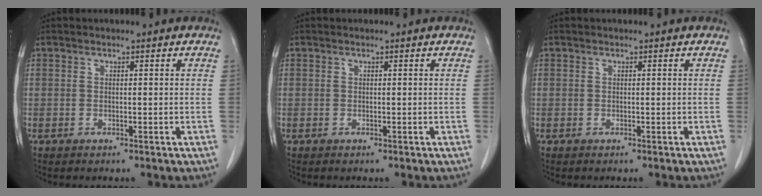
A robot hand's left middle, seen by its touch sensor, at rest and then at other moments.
{"total": 0.0}
{"total": 0.0}